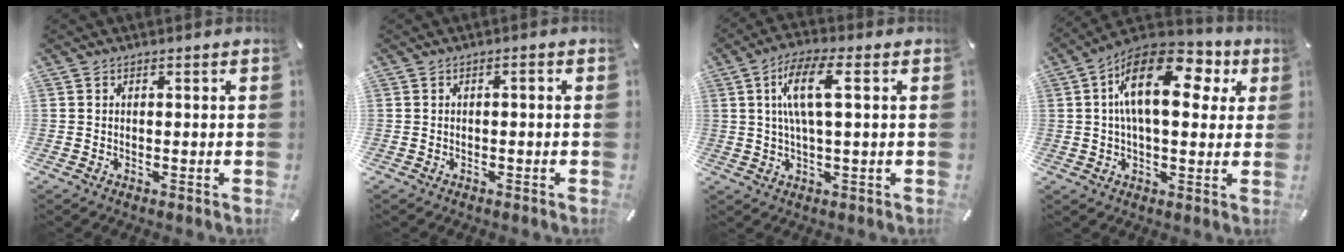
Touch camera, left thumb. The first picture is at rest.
{"total": 1.0, "force": [-0.5, 0.3, 0.8], "torque": [-0.015, 0.002, -0.010]}
{"total": 9.9, "force": [2.2, 2.9, 9.2], "torque": [-0.190, 0.001, 0.033]}
{"total": 18.0, "force": [5.5, 9.1, 14.5], "torque": [-0.248, -0.013, 0.086]}